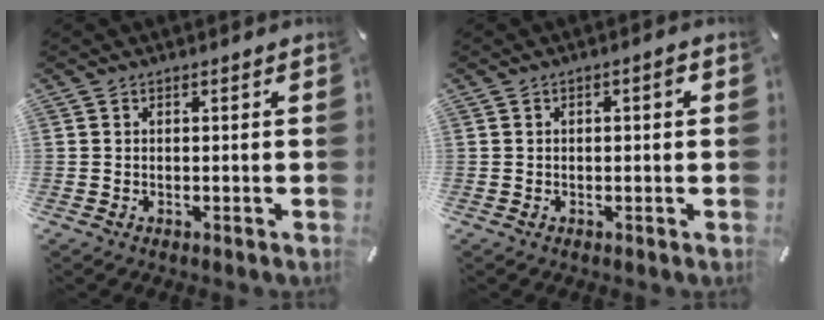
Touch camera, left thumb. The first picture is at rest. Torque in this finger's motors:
{"motor_torque": [0.02, -0.25, 0.06, 0.09, -0.07]}